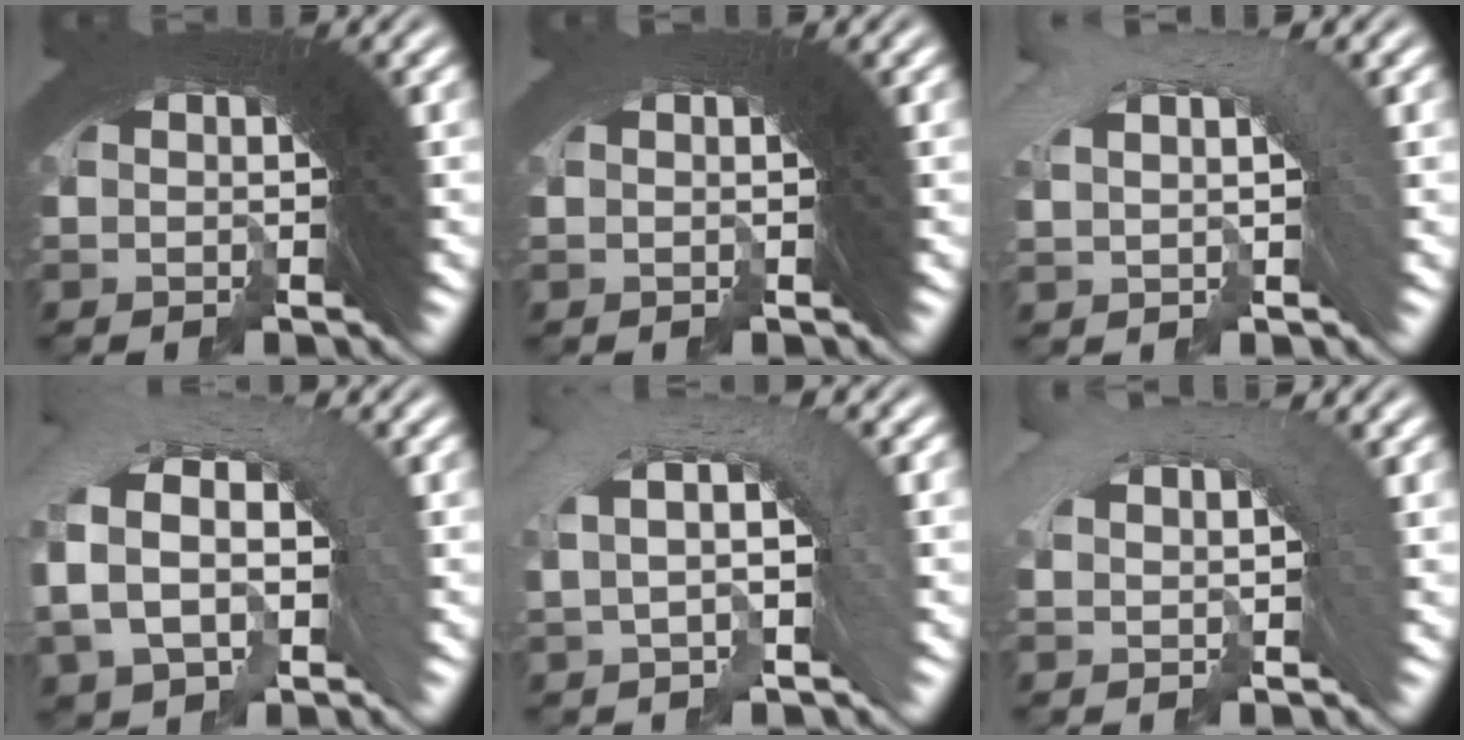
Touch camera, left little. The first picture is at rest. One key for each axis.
{"total": 1.5, "fx": -0.9, "fy": -0.5, "fz": -1.1, "tx": 0.009, "ty": -0.006, "tz": -0.010}
{"total": 3.1, "fx": -2.4, "fy": 1.9, "fz": -0.1, "tx": 0.000, "ty": 0.004, "tz": -0.041}
{"total": 5.2, "fx": -3.2, "fy": 4.0, "fz": 0.8, "tx": -0.030, "ty": 0.001, "tz": -0.054}
{"total": 3.9, "fx": -2.7, "fy": 2.8, "fz": 0.8, "tx": -0.002, "ty": 0.024, "tz": -0.058}
{"total": 2.8, "fx": -2.2, "fy": 1.6, "fz": -0.4, "tx": 0.003, "ty": -0.004, "tz": -0.034}